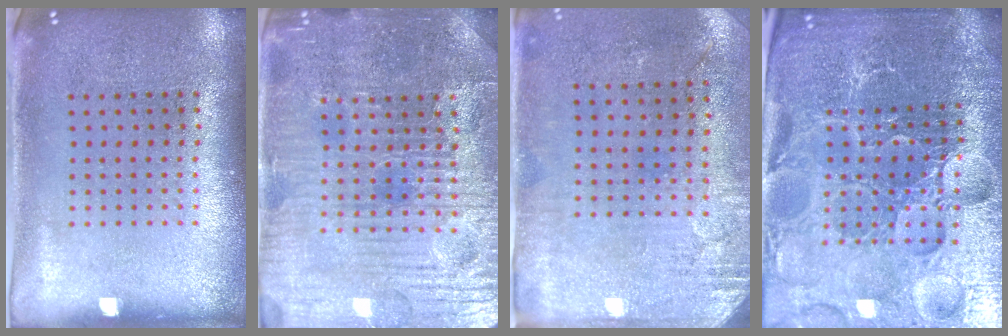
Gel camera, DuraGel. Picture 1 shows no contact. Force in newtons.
{"total": 4.9, "press": 4.7, "slide": 1.3}
{"total": 2.7, "press": 2.3, "slide": 1.5}
{"total": 5.5, "press": 5.2, "slide": 1.8}